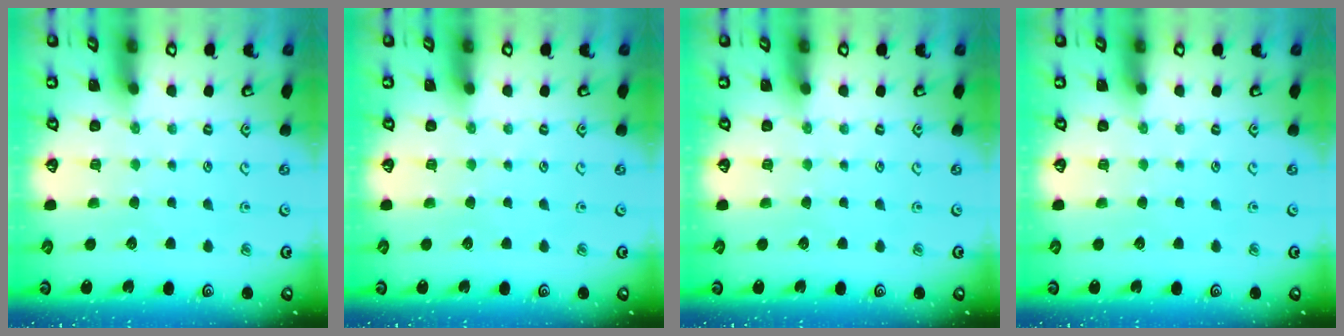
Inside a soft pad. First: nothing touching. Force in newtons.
{"total": 0.0}
{"total": 0.0}
{"total": 0.0}